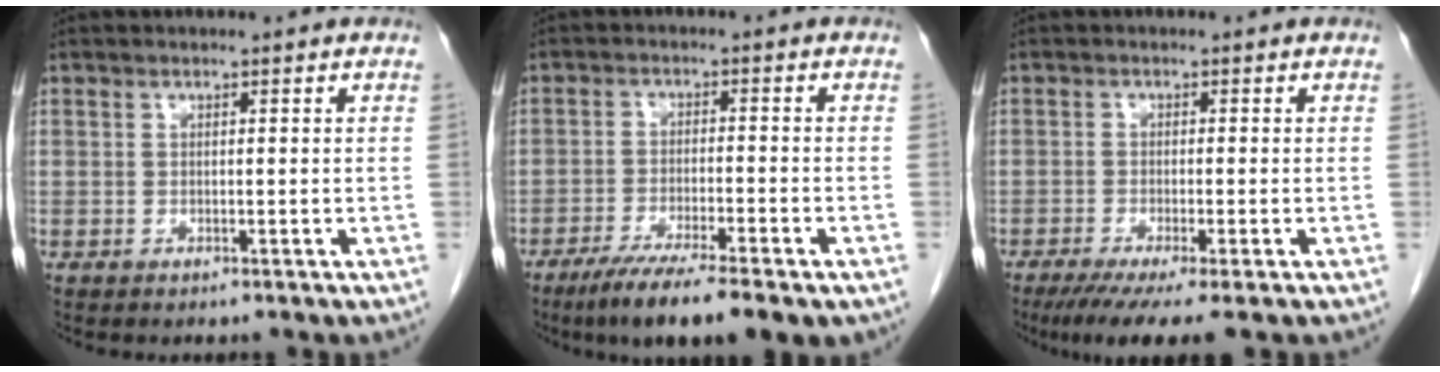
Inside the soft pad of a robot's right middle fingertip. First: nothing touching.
{"total": 10.6, "force": [-7.5, 1.2, 7.4], "torque": [-0.116, -0.022, -0.117]}
{"total": 7.7, "force": [-5.1, 0.4, 5.8], "torque": [-0.086, -0.018, -0.083]}